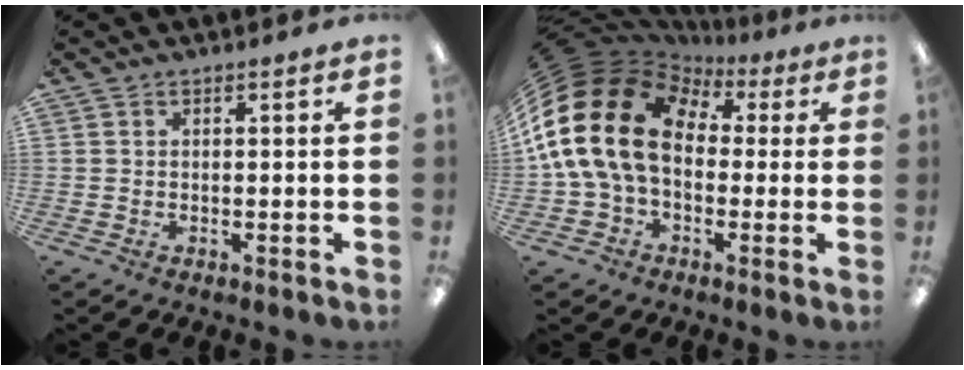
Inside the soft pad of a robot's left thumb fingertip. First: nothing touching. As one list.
[{"total": 21.3, "force": [3.3, 15.0, 14.8], "torque": [-0.323, -0.003, 0.060]}]